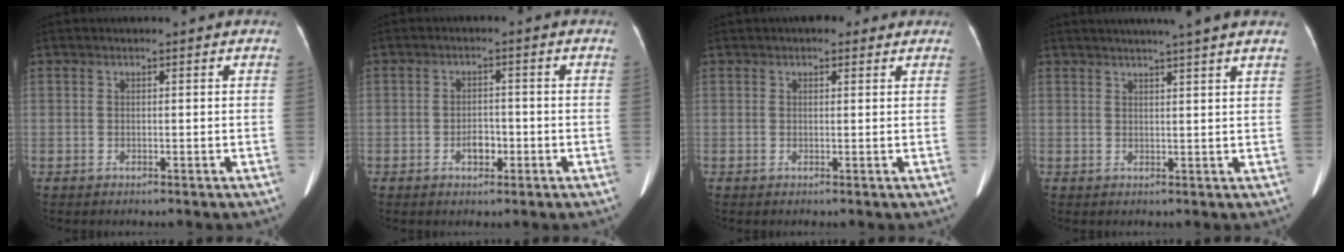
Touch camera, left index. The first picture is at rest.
{"total": 2.8, "force": [-1.2, 1.7, 1.9], "torque": [-0.030, 0.008, -0.018]}
{"total": 2.2, "force": [1.5, 1.5, 0.8], "torque": [-0.009, 0.013, 0.016]}
{"total": 7.3, "force": [6.1, -1.2, 3.9], "torque": [-0.049, 0.017, 0.067]}